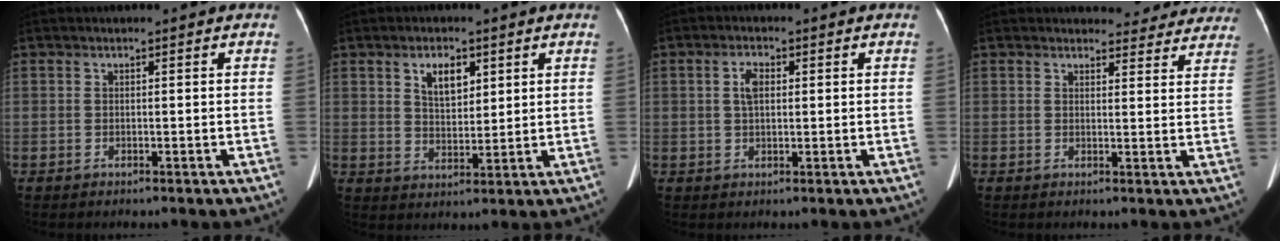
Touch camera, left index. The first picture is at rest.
{"total": 5.2, "force": [2.5, 2.6, 3.7], "torque": [-0.067, 0.009, 0.046]}
{"total": 2.9, "force": [0.7, 1.3, 2.5], "torque": [-0.052, 0.012, 0.012]}
{"total": 10.0, "force": [9.6, 2.8, 1.3], "torque": [0.021, -0.010, 0.087]}